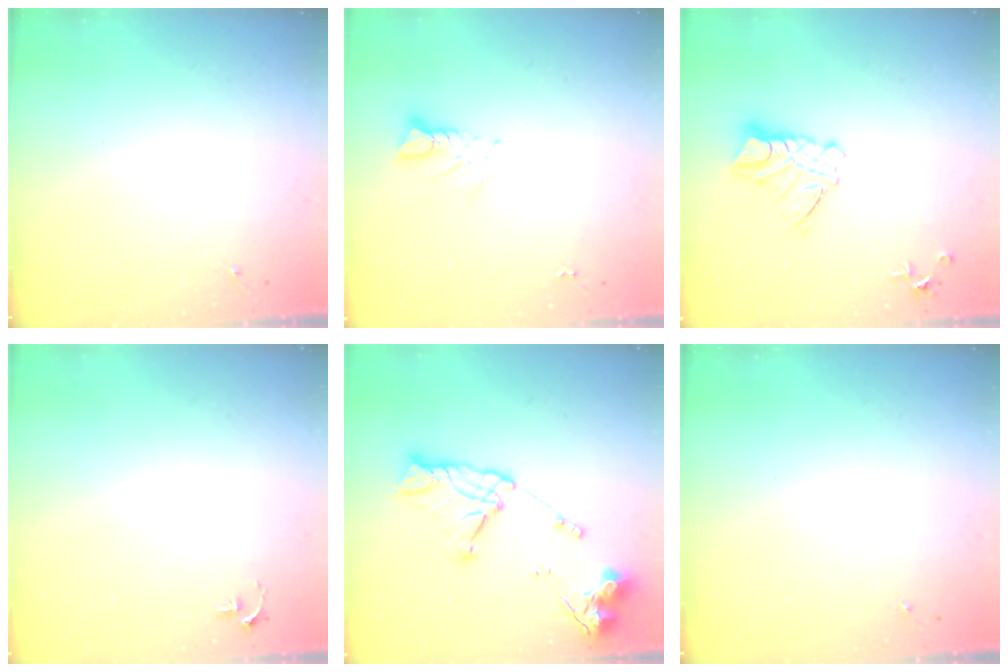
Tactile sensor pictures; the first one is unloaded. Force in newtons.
{"total": 3.8, "press": 3.7, "slide": 0.3}
{"total": 11.1, "press": 11.0, "slide": 1.1}
{"total": 2.7, "press": 2.7, "slide": 0.3}
{"total": 17.1, "press": 17.0, "slide": 1.9}
{"total": 0.0}